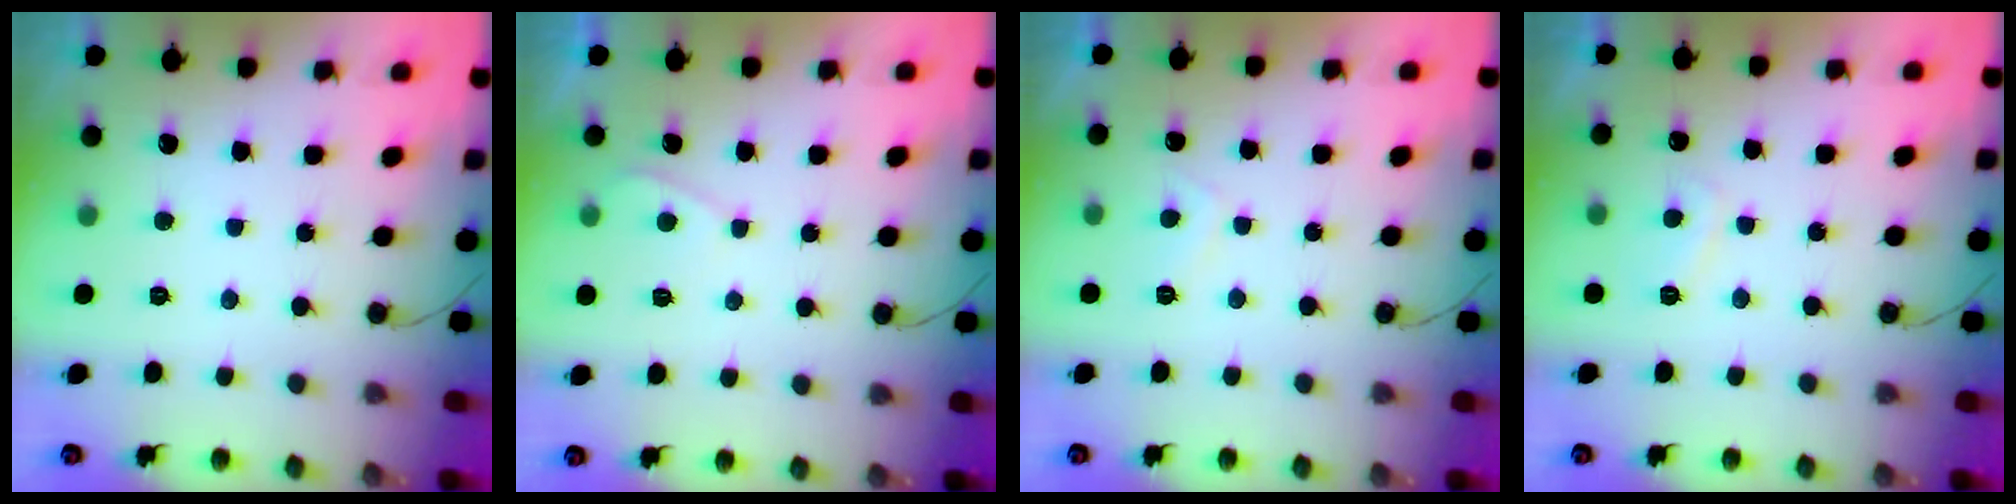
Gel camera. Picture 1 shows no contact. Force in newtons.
{"total": 2.8, "press": 2.7, "slide": 0.3}
{"total": 2.3, "press": 2.3, "slide": 0.5}
{"total": 2.9, "press": 2.8, "slide": 0.8}